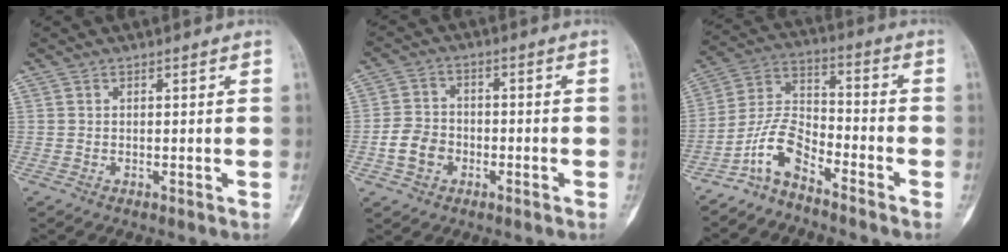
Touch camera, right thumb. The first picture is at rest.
{"total": 6.4, "force": [-2.3, 4.9, 3.3], "torque": [-0.048, 0.025, -0.044]}
{"total": 8.8, "force": [-6.4, 3.4, 4.9], "torque": [-0.104, 0.070, -0.135]}